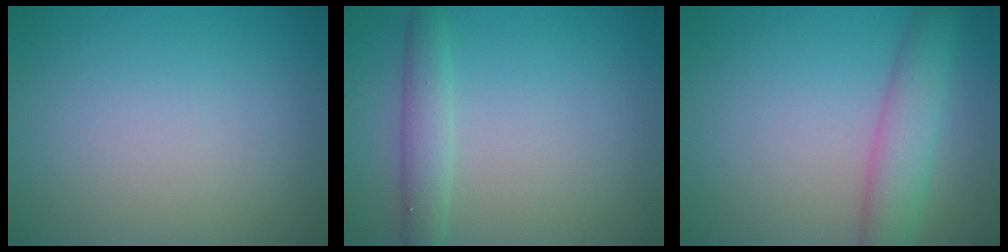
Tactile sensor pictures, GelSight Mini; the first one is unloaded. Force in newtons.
{"total": 2.4, "press": 2.4, "slide": 0.1}
{"total": 4.2, "press": 4.2, "slide": 0.1}